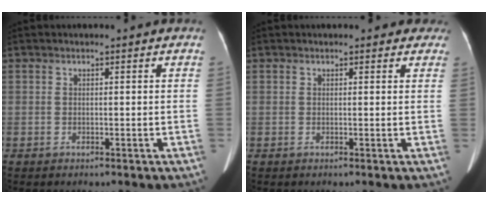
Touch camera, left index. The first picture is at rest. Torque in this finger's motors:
{"motor_torque": [0.15, -0.20, 0.01, 0.04]}